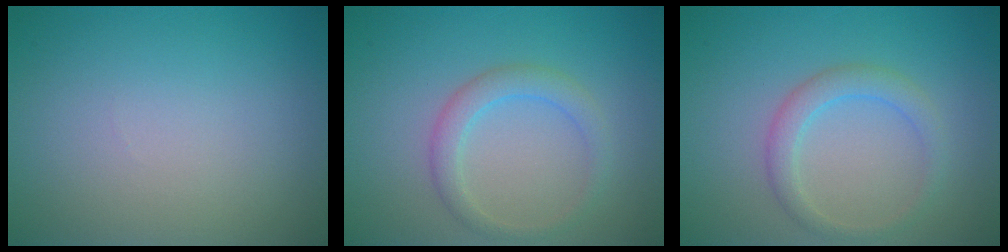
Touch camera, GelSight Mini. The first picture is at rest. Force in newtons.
{"total": 2.3, "press": 2.3, "slide": 0.0}
{"total": 2.3, "press": 2.3, "slide": 0.0}